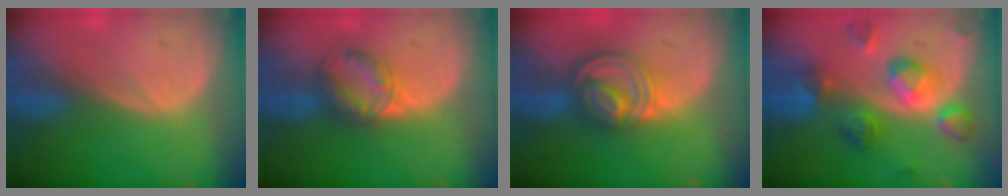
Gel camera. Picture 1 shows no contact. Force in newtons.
{"total": 5.8, "press": 5.4, "slide": 2.2}
{"total": 8.2, "press": 6.9, "slide": 4.3}
{"total": 8.9, "press": 8.9, "slide": 0.4}